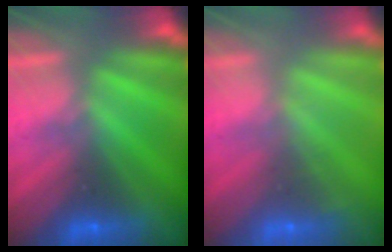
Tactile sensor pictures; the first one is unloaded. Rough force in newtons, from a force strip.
{"total": 1.5}